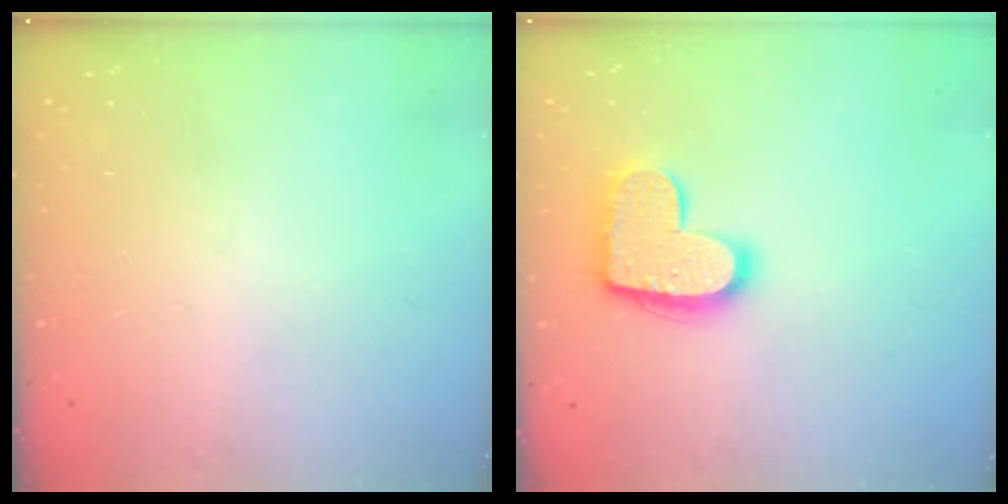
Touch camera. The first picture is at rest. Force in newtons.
{"total": 14.6, "press": 14.6, "slide": 0.8}